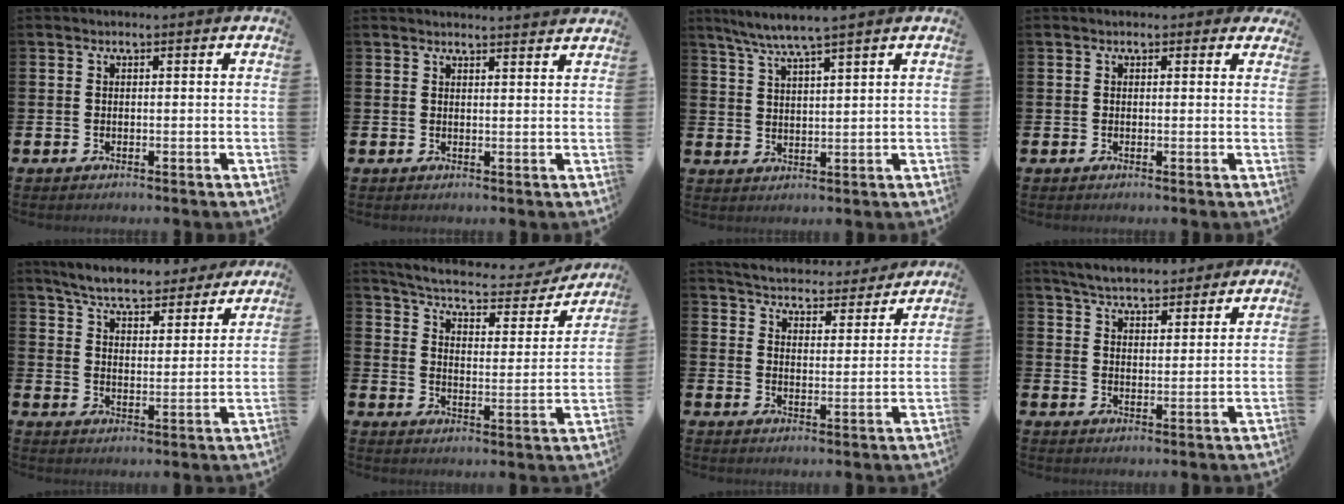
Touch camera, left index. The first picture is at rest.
{"total": 1.7, "force": [1.7, -0.1, -0.1], "torque": [0.008, -0.013, 0.029]}
{"total": 5.4, "force": [4.8, -0.3, 2.4], "torque": [-0.064, -0.014, 0.087]}
{"total": 0.7, "force": [0.5, 0.5, 0.2], "torque": [-0.004, 0.009, 0.008]}
{"total": 6.8, "force": [6.4, 1.2, 1.8], "torque": [-0.060, -0.038, 0.111]}
{"total": 5.8, "force": [5.2, 1.3, 2.2], "torque": [-0.065, -0.041, 0.081]}
{"total": 5.1, "force": [5.0, 0.8, 0.2], "torque": [-0.026, -0.043, 0.084]}
{"total": 5.7, "force": [5.6, 1.0, 0.9], "torque": [-0.035, -0.028, 0.099]}